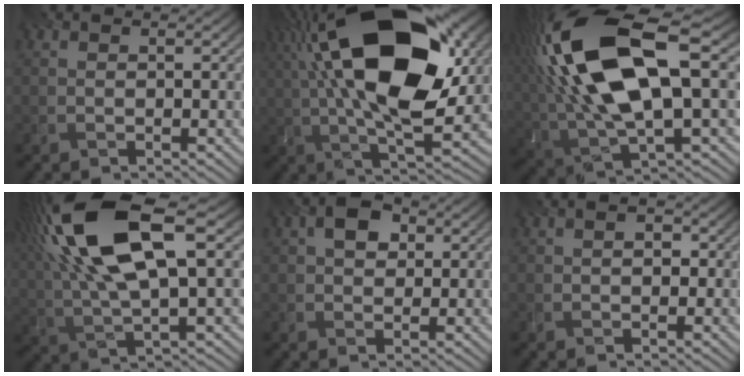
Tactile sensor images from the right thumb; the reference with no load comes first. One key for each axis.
{"total": 20.3, "fx": 4.7, "fy": 8.8, "fz": 17.6, "tx": -0.304, "ty": 0.042, "tz": 0.054}
{"total": 18.1, "fx": 3.8, "fy": 7.4, "fz": 16.1, "tx": -0.341, "ty": 0.014, "tz": 0.066}
{"total": 16.6, "fx": 5.9, "fy": 5.3, "fz": 14.6, "tx": -0.331, "ty": 0.023, "tz": 0.104}
{"total": 2.8, "fx": 0.9, "fy": 1.9, "fz": 1.9, "tx": -0.035, "ty": 0.008, "tz": 0.008}
{"total": 1.1, "fx": -0.5, "fy": 0.5, "fz": 0.8, "tx": -0.011, "ty": 0.000, "tz": -0.008}